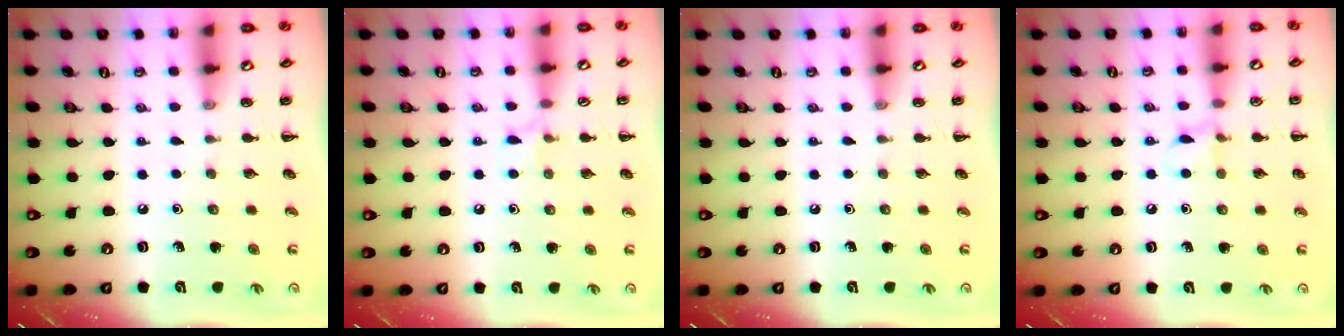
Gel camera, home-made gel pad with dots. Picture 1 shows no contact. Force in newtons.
{"total": 5.2, "press": 4.8, "slide": 1.7}
{"total": 0.0}
{"total": 6.0, "press": 5.7, "slide": 2.0}